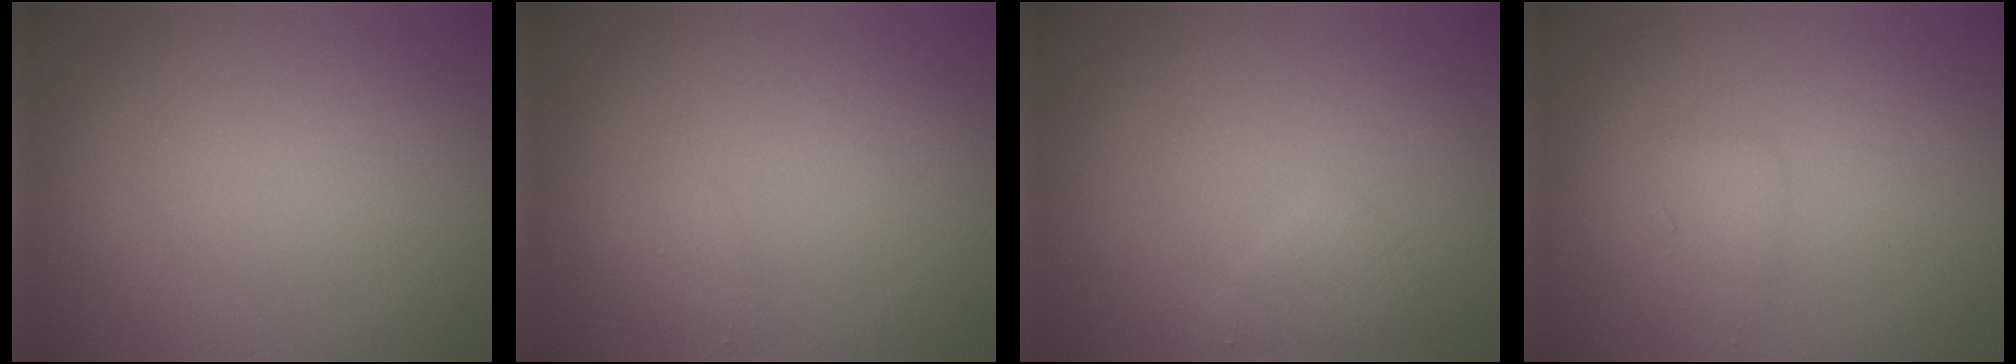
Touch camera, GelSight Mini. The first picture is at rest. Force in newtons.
{"total": 0.8, "press": 0.8, "slide": 0.1}
{"total": 1.3, "press": 1.3, "slide": 0.1}
{"total": 1.5, "press": 1.5, "slide": 0.2}